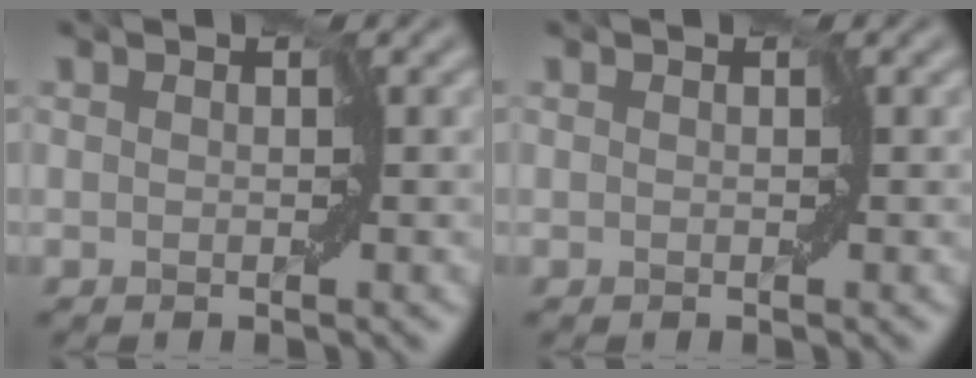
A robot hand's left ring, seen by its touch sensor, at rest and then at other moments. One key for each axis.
{"total": 0.0}